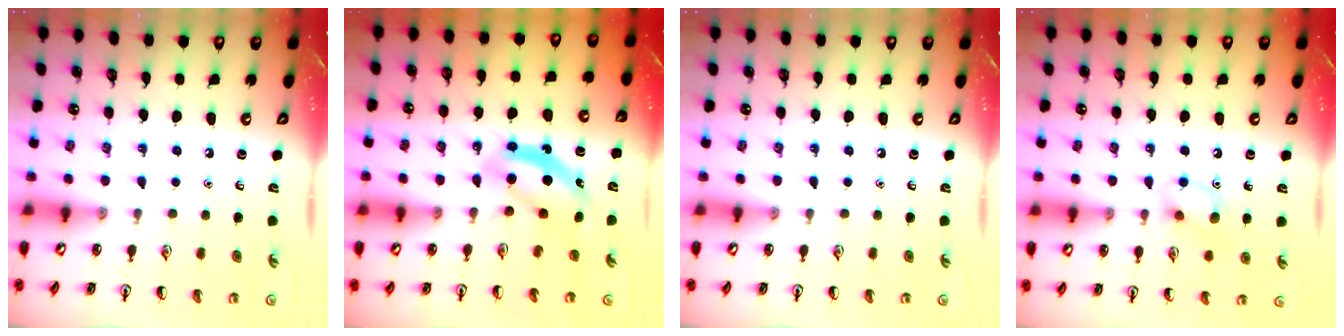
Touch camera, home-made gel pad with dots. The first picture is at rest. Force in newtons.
{"total": 5.6, "press": 5.5, "slide": 1.2}
{"total": 0.0}
{"total": 9.6, "press": 9.6, "slide": 0.7}